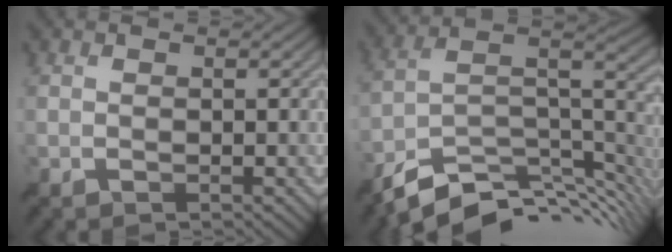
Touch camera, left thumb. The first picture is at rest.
{"total": 11.6, "force": [-7.8, 4.4, 7.4], "torque": [-0.148, 0.000, -0.133]}